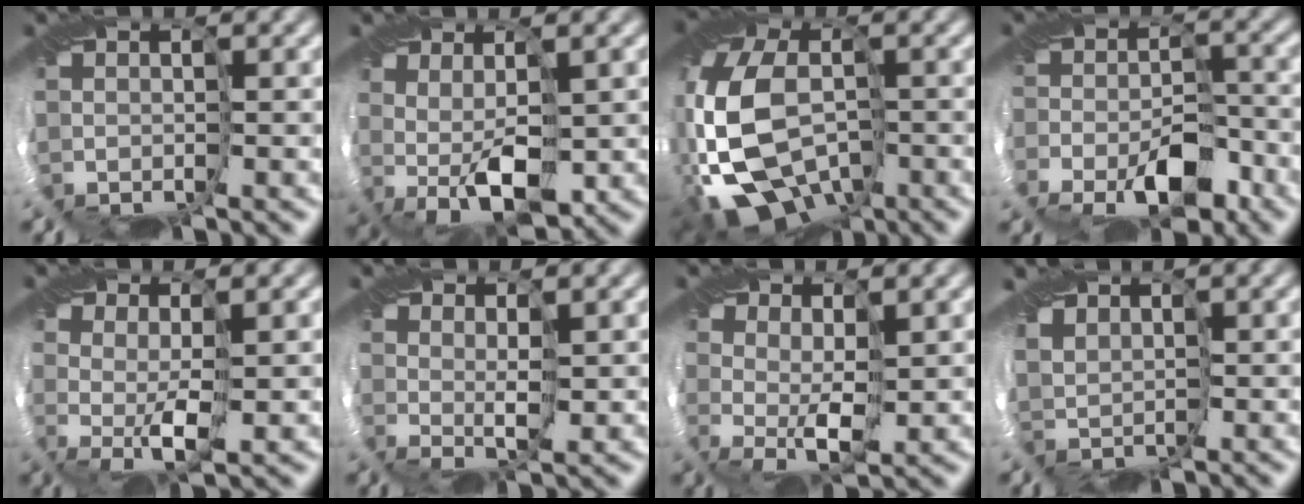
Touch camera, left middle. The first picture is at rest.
{"total": 4.5, "force": [-0.1, 1.9, 4.1], "torque": [-0.093, -0.006, -0.003]}
{"total": 12.0, "force": [-5.5, 6.6, 8.3], "torque": [-0.194, -0.036, -0.097]}
{"total": 3.3, "force": [-2.3, 1.5, 1.7], "torque": [-0.012, -0.008, -0.038]}
{"total": 1.5, "force": [0.5, -0.9, 1.1], "torque": [-0.024, -0.006, 0.010]}
{"total": 1.7, "force": [1.3, -1.1, -0.1], "torque": [-0.004, -0.002, 0.027]}
{"total": 1.7, "force": [1.3, -0.5, 0.9], "torque": [-0.018, -0.001, 0.026]}
{"total": 3.0, "force": [0.9, 1.9, 2.1], "torque": [-0.031, -0.006, 0.007]}